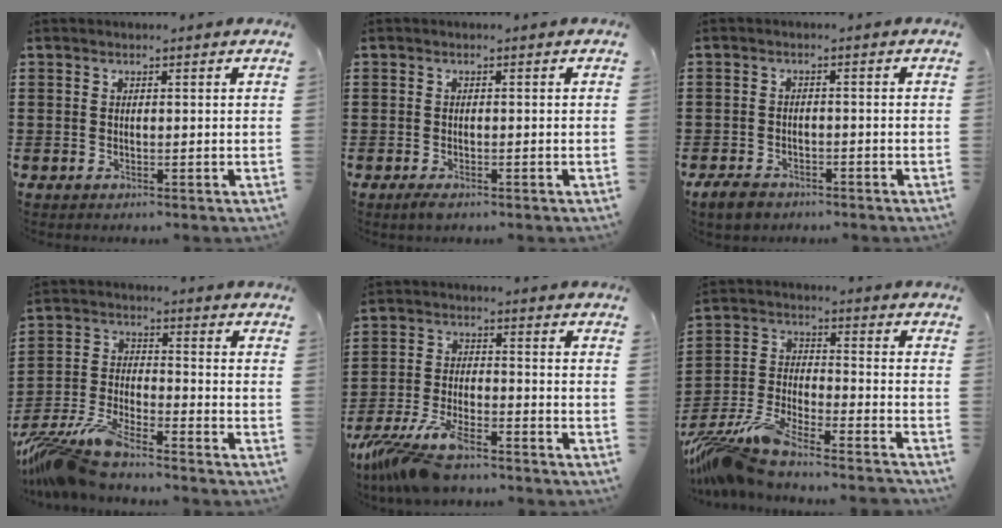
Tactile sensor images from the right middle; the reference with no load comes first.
{"total": 1.0, "force": [-0.7, 0.3, 0.7], "torque": [-0.022, -0.008, -0.014]}
{"total": 2.7, "force": [-2.2, 1.2, 0.9], "torque": [-0.034, 0.001, -0.049]}
{"total": 8.5, "force": [-7.8, 0.7, 3.3], "torque": [-0.082, -0.004, -0.157]}
{"total": 9.5, "force": [-7.7, 2.0, 5.2], "torque": [-0.118, -0.001, -0.150]}
{"total": 9.7, "force": [-9.0, 0.6, 3.6], "torque": [-0.090, -0.003, -0.183]}